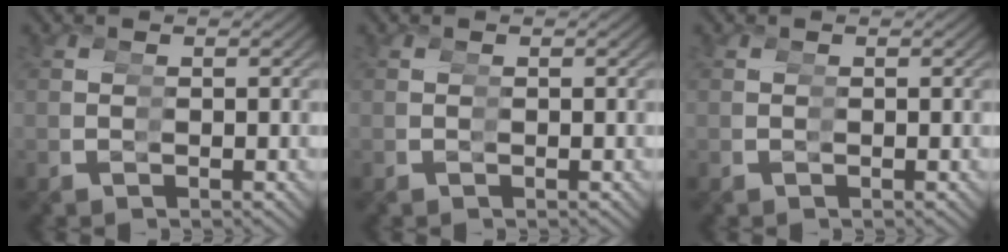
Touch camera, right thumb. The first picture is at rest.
{"total": 0.0}
{"total": 0.0}